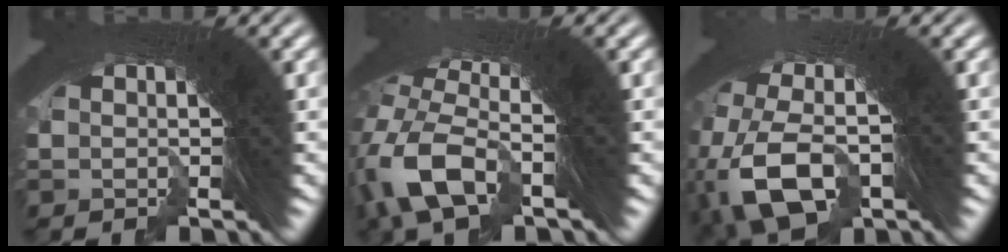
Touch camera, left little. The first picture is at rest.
{"total": 4.4, "force": [-3.3, 2.6, 1.3], "torque": [-0.064, -0.039, -0.043]}
{"total": 8.8, "force": [-5.8, 6.1, 2.6], "torque": [-0.111, -0.071, -0.069]}